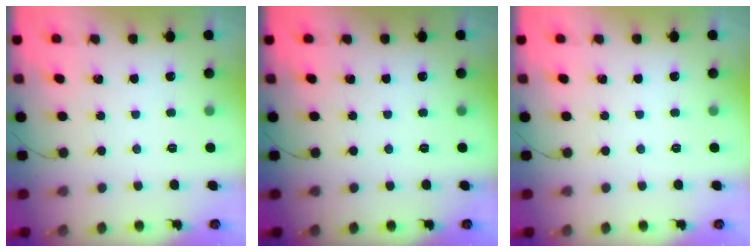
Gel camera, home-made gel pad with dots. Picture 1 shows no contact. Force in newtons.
{"total": 0.0}
{"total": 0.0}